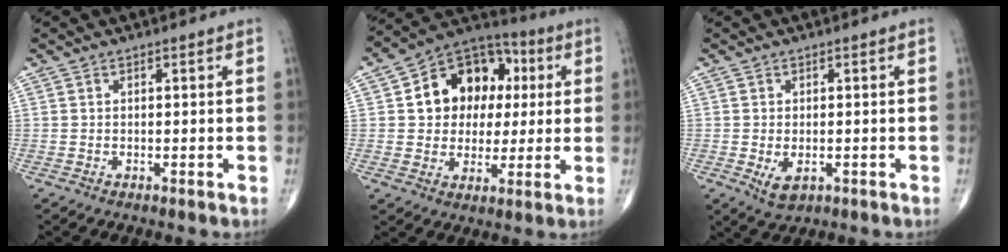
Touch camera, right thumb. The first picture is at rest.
{"total": 15.7, "force": [3.1, 12.1, 9.6], "torque": [-0.099, 0.017, 0.043]}
{"total": 3.7, "force": [-1.1, 2.2, 2.8], "torque": [-0.042, -0.005, -0.009]}